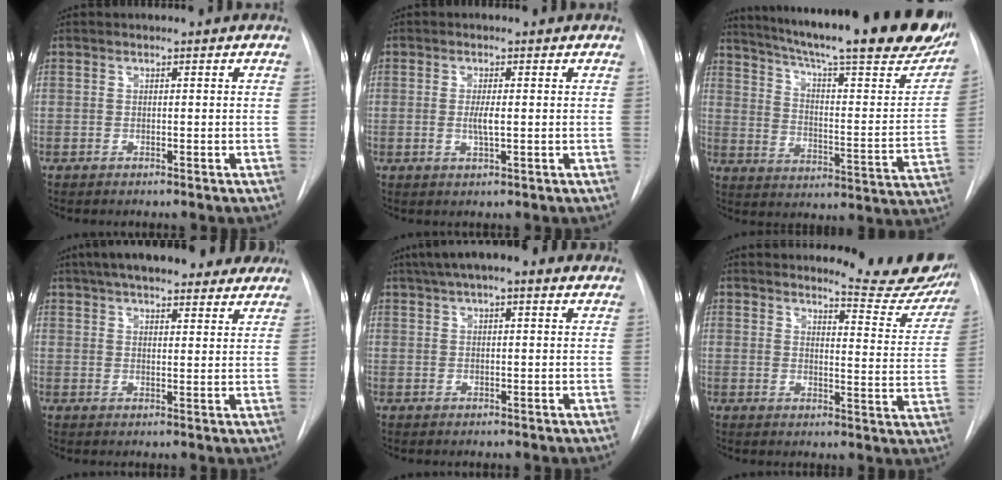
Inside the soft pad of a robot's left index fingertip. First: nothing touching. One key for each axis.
{"total": 2.3, "fx": -0.1, "fy": 0.2, "fz": 2.3, "tx": -0.047, "ty": -0.005, "tz": -0.002}
{"total": 32.4, "fx": 26.1, "fy": 4.6, "fz": 18.6, "tx": -0.258, "ty": -0.057, "tz": 0.335}
{"total": 21.0, "fx": 17.5, "fy": 5.6, "fz": 10.1, "tx": -0.163, "ty": 0.034, "tz": 0.224}
{"total": 11.2, "fx": 8.2, "fy": 2.6, "fz": 7.1, "tx": -0.119, "ty": 0.043, "tz": 0.117}
{"total": 13.9, "fx": 13.4, "fy": 1.3, "fz": 3.7, "tx": -0.030, "ty": -0.093, "tz": 0.137}